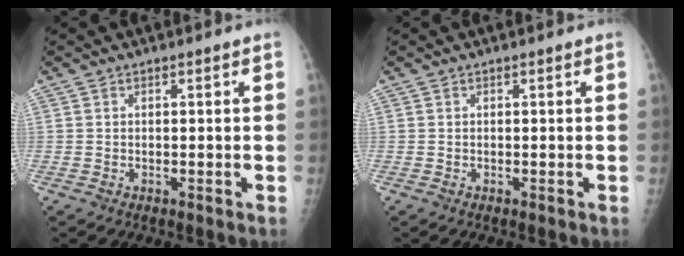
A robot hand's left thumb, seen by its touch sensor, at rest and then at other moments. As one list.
[{"total": 0.0}]